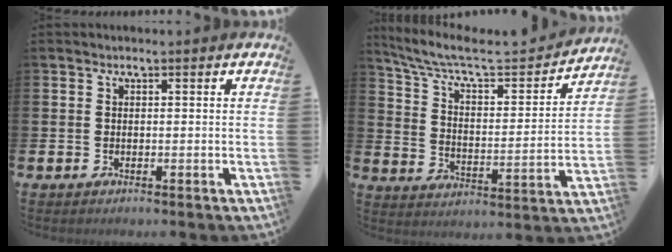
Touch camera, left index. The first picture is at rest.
{"total": 7.6, "force": [6.4, 1.9, 3.6], "torque": [-0.103, -0.043, 0.103]}